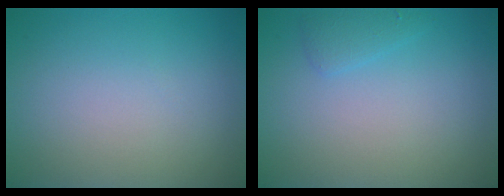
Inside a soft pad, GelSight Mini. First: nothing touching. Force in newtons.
{"total": 1.2, "press": 1.2, "slide": 0.1}